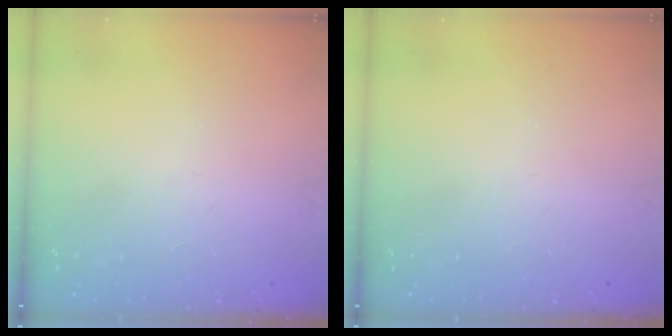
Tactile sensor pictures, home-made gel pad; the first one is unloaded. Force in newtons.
{"total": 0.0}